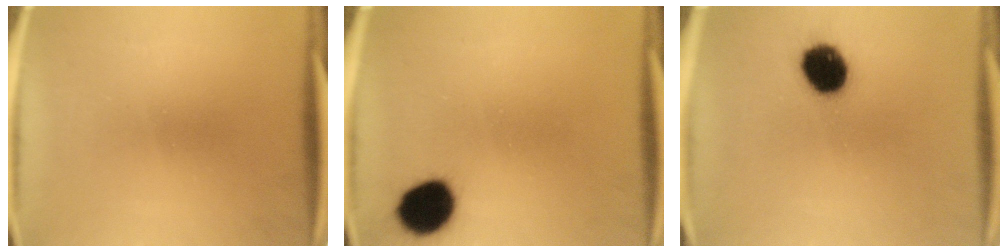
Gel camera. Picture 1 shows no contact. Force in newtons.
{"total": 11.1}
{"total": 11.1}